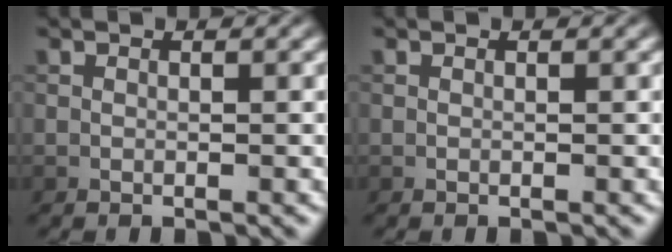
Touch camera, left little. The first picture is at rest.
{"total": 0.0}